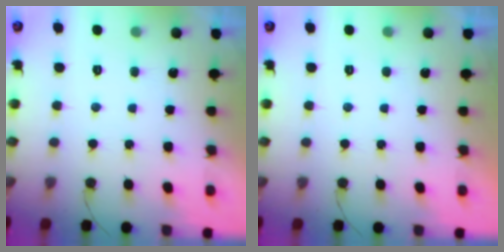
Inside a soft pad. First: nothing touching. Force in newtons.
{"total": 0.0}